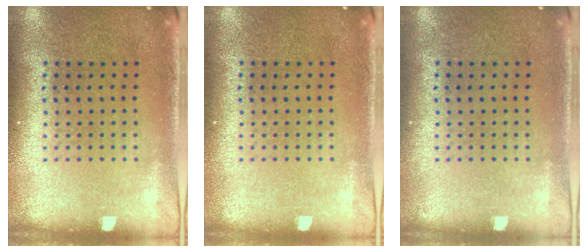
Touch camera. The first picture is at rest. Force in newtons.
{"total": 0.0}
{"total": 0.0}